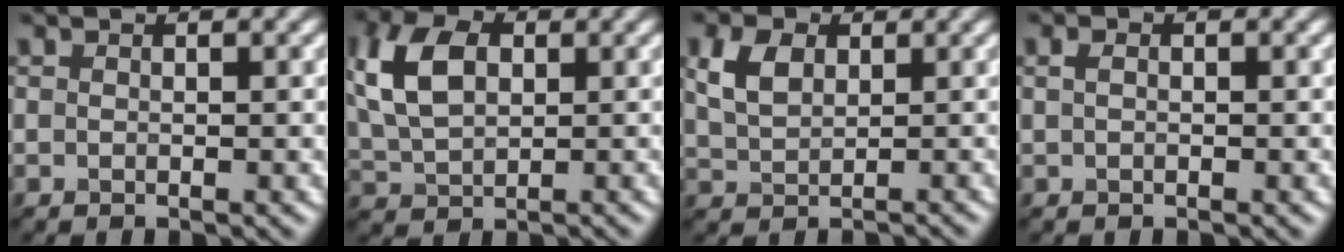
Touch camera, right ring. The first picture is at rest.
{"total": 6.1, "force": [1.7, 4.0, 4.3], "torque": [-0.122, 0.023, 0.053]}
{"total": 2.5, "force": [1.0, 1.8, 1.4], "torque": [-0.044, 0.013, 0.038]}
{"total": 0.9, "force": [0.4, 0.5, 0.6], "torque": [-0.010, 0.012, 0.001]}